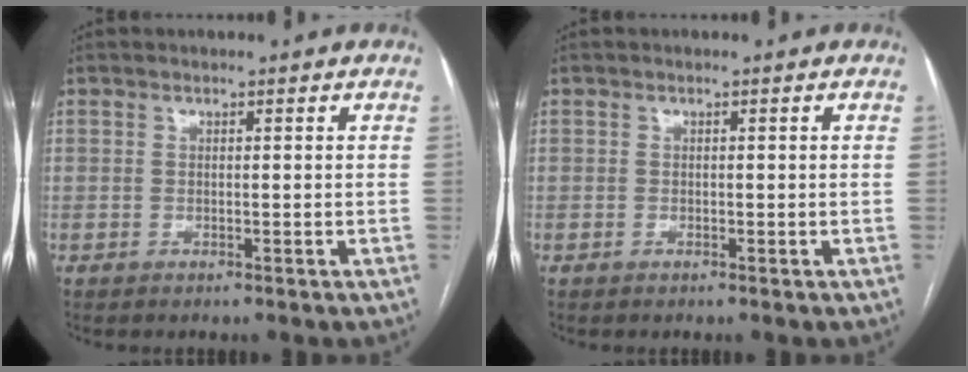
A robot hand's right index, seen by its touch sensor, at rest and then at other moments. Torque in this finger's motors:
{"motor_torque": [0.47, -0.31, -0.01, 0.00]}